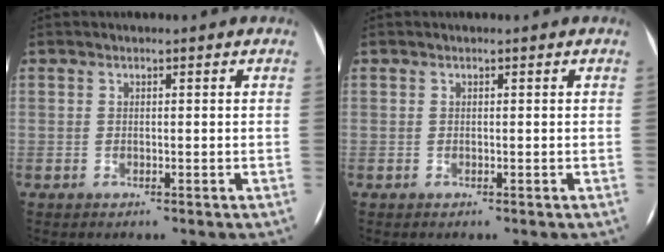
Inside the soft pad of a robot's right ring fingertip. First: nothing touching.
{"total": 0.0}